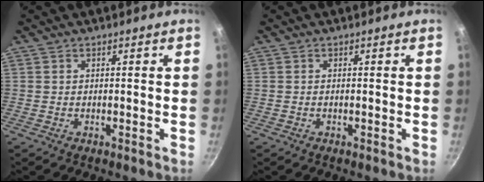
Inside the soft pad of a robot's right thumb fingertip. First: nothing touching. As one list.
[{"total": 0.0}]